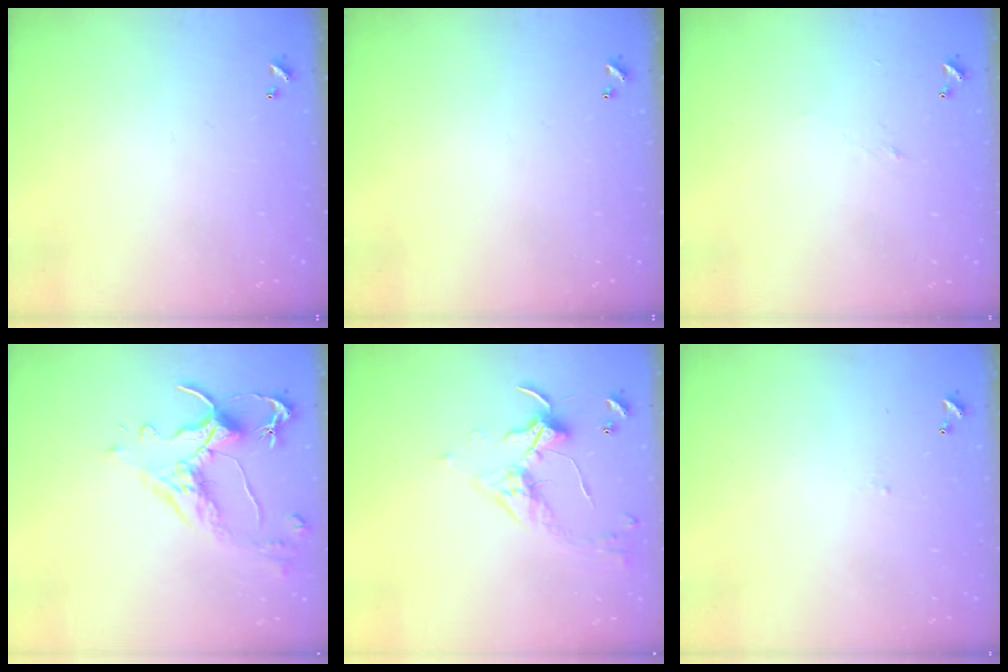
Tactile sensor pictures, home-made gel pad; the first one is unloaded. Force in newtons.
{"total": 0.0}
{"total": 0.9, "press": 0.6, "slide": 0.6}
{"total": 2.5, "press": 2.1, "slide": 1.4}
{"total": 3.3, "press": 3.2, "slide": 0.6}
{"total": 2.1, "press": 2.1, "slide": 0.2}